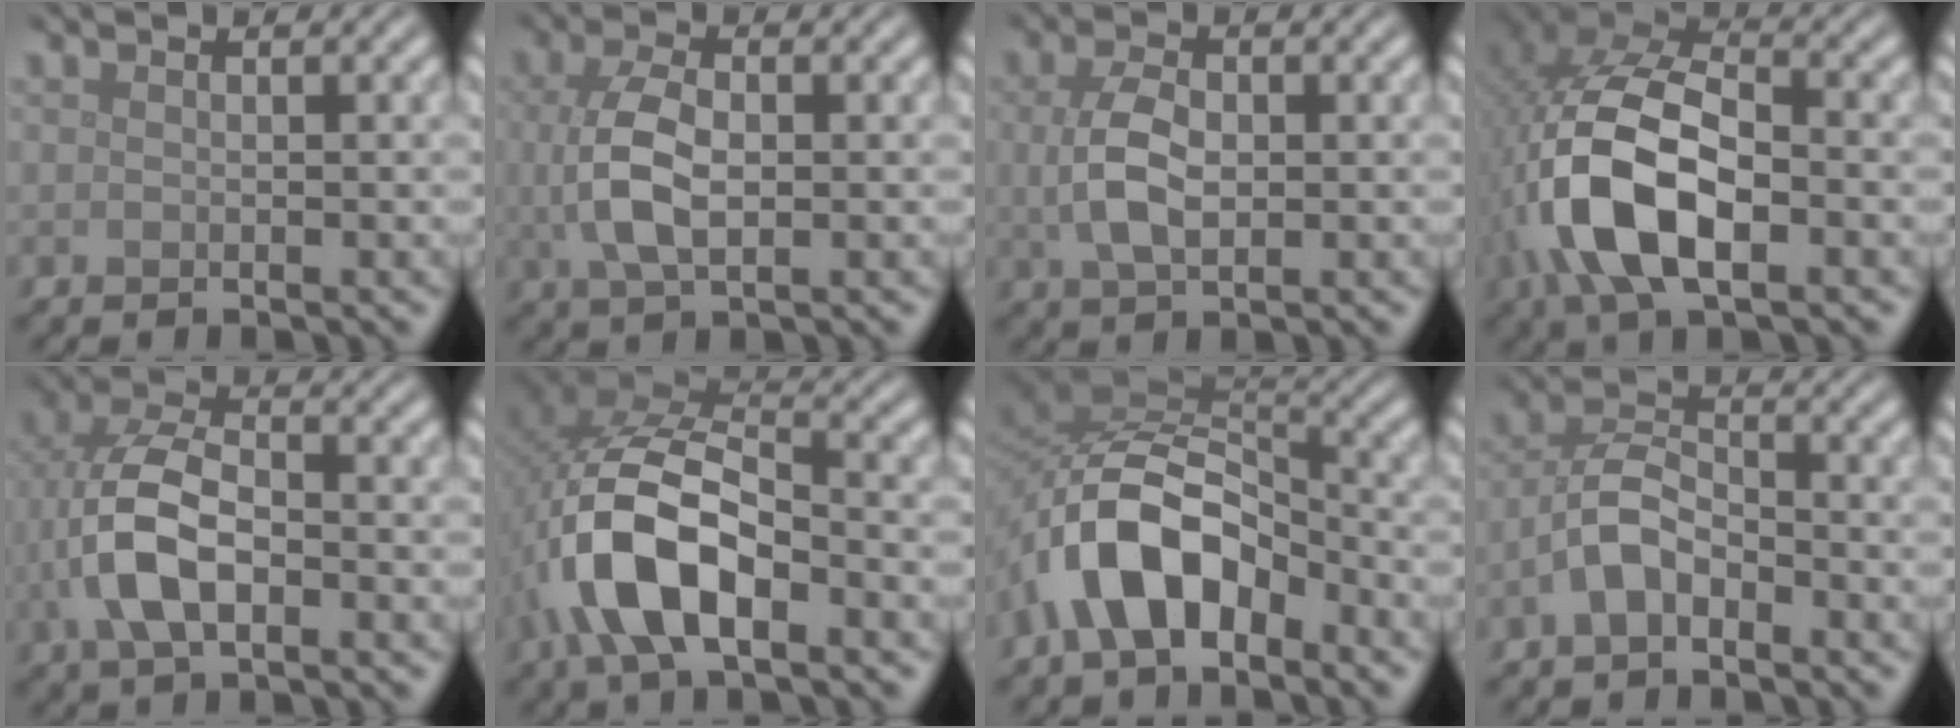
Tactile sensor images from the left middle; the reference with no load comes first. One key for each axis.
{"total": 4.8, "fx": 0.1, "fy": 2.4, "fz": 4.1, "tx": -0.096, "ty": 0.001, "tz": 0.002}
{"total": 4.0, "fx": 0.1, "fy": 2.3, "fz": 3.2, "tx": -0.075, "ty": 0.001, "tz": 0.004}
{"total": 11.5, "fx": -2.8, "fy": 5.9, "fz": 9.5, "tx": -0.214, "ty": -0.002, "tz": -0.058}
{"total": 7.1, "fx": -1.5, "fy": 3.8, "fz": 5.8, "tx": -0.130, "ty": 0.008, "tz": -0.035}
{"total": 11.0, "fx": -3.7, "fy": 5.4, "fz": 8.9, "tx": -0.187, "ty": 0.005, "tz": -0.075}
{"total": 8.4, "fx": -4.3, "fy": 4.5, "fz": 5.6, "tx": -0.101, "ty": 0.012, "tz": -0.089}
{"total": 3.6, "fx": -1.7, "fy": 1.9, "fz": 2.6, "tx": -0.048, "ty": 0.013, "tz": -0.042}